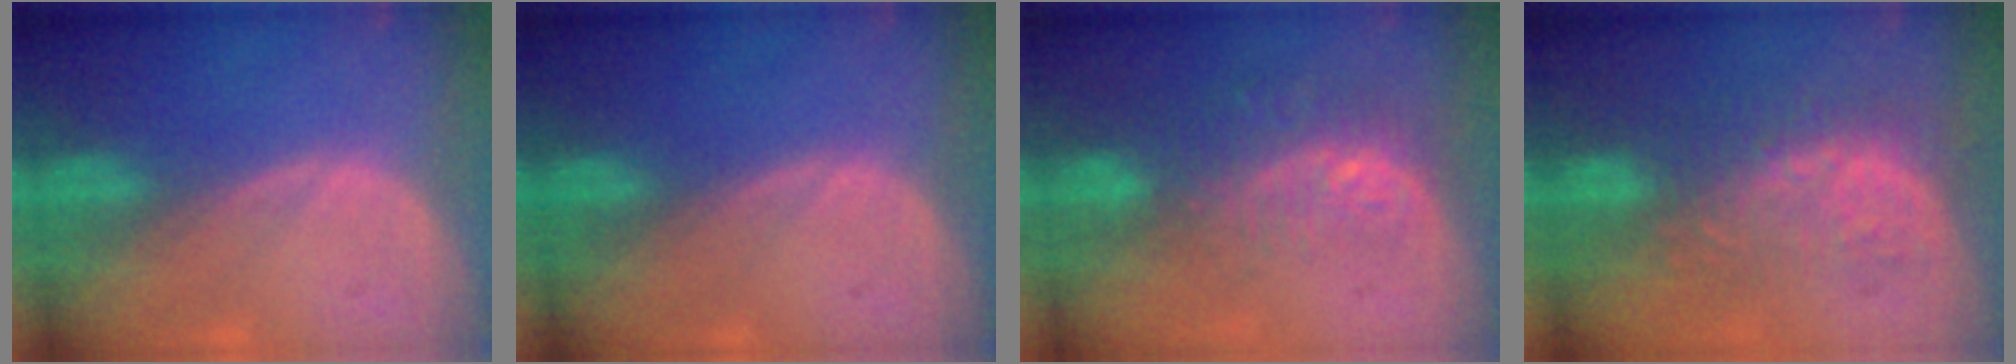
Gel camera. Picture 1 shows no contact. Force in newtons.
{"total": 0.0}
{"total": 9.9, "press": 8.1, "slide": 5.7}
{"total": 9.1, "press": 8.4, "slide": 3.5}